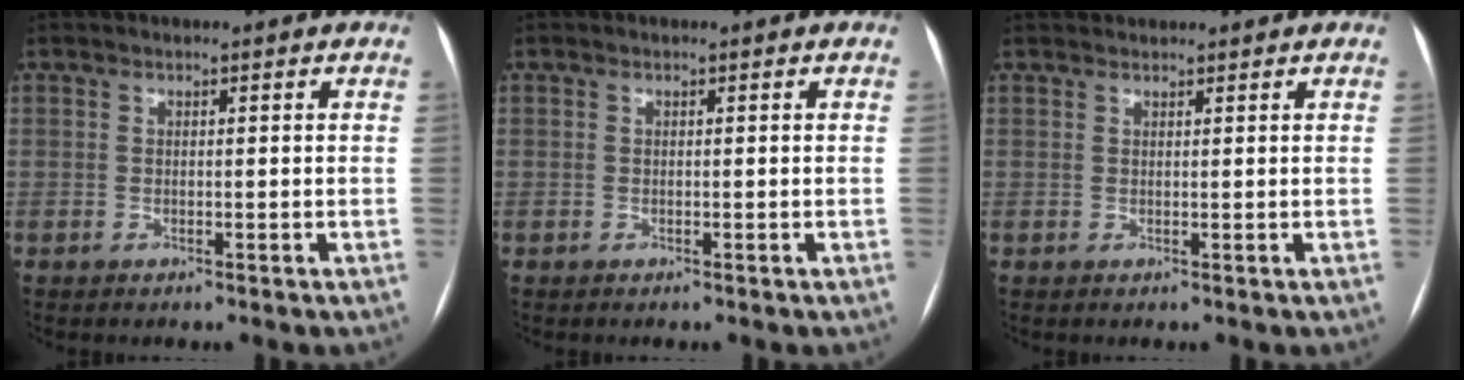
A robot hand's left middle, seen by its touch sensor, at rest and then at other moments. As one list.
[{"total": 0.0}, {"total": 2.6, "force": [2.5, 0.4, 0.3], "torque": [-0.007, 0.034, 0.042]}]